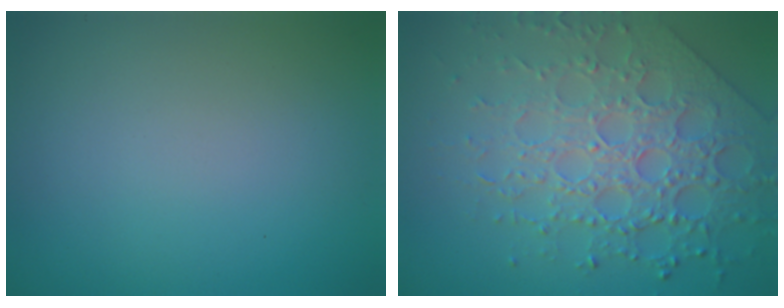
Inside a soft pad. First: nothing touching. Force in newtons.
{"total": 6.8, "press": 5.4, "slide": 4.2}